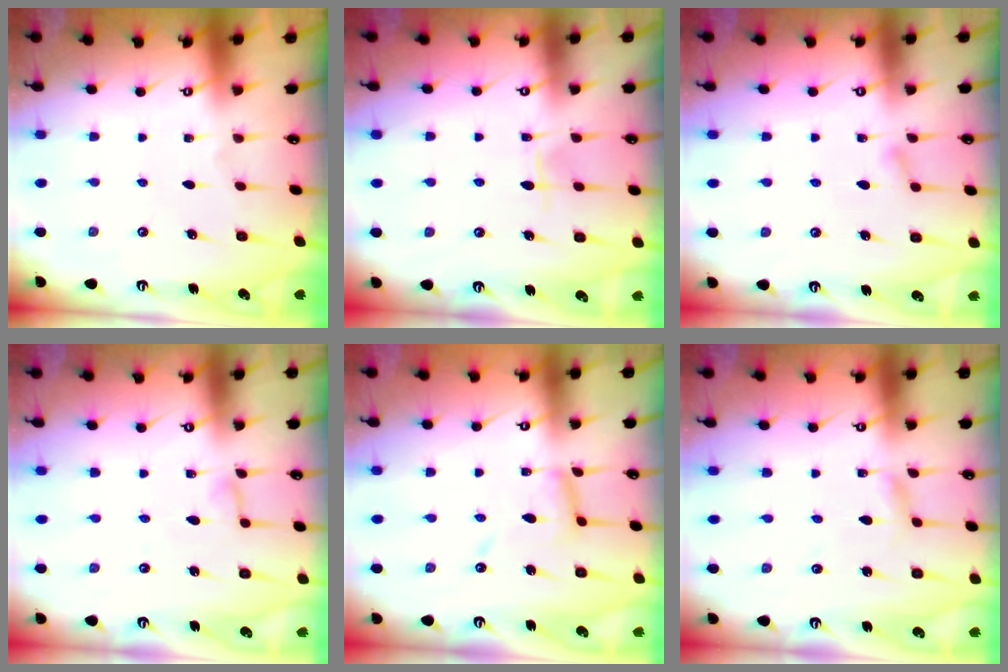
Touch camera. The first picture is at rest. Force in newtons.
{"total": 5.2, "press": 5.1, "slide": 0.8}
{"total": 5.2, "press": 5.2, "slide": 0.4}
{"total": 3.7, "press": 3.7, "slide": 0.4}
{"total": 8.4, "press": 8.4, "slide": 0.5}
{"total": 2.6, "press": 2.6, "slide": 0.3}